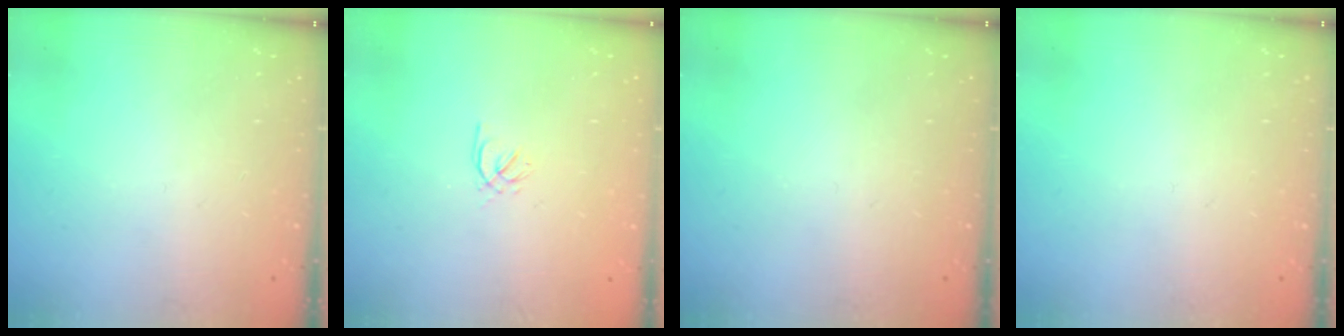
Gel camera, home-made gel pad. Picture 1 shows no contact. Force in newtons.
{"total": 0.5, "press": 0.3, "slide": 0.4}
{"total": 0.0}
{"total": 0.0}